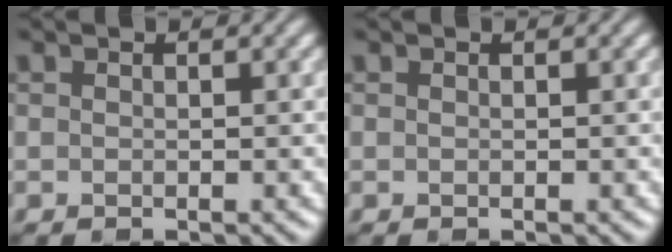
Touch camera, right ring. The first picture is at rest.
{"total": 0.0}